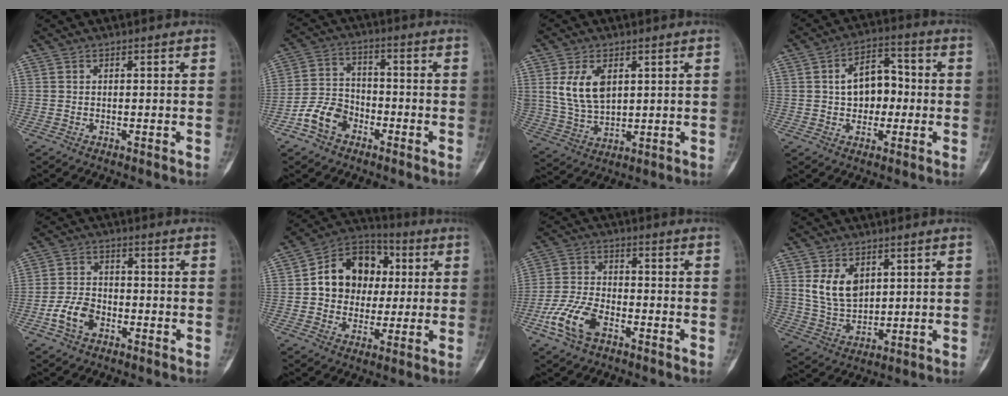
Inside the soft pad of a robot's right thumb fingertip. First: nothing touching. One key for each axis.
{"total": 8.2, "fx": -4.3, "fy": 5.8, "fz": 3.8, "tx": -0.058, "ty": 0.035, "tz": -0.086}
{"total": 9.6, "fx": 3.0, "fy": 5.9, "fz": 6.9, "tx": -0.124, "ty": -0.011, "tz": 0.072}
{"total": 9.5, "fx": 0.0, "fy": 6.5, "fz": 6.9, "tx": -0.071, "ty": 0.027, "tz": -0.007}
{"total": 6.7, "fx": -2.9, "fy": 4.4, "fz": 4.2, "tx": -0.074, "ty": 0.020, "tz": -0.057}
{"total": 15.4, "fx": 2.1, "fy": 12.5, "fz": 8.7, "tx": -0.089, "ty": 0.015, "tz": 0.029}
{"total": 9.9, "fx": -4.8, "fy": 5.3, "fz": 6.8, "tx": -0.147, "ty": 0.020, "tz": -0.094}
{"total": 9.1, "fx": 3.3, "fy": 6.3, "fz": 5.7, "tx": -0.085, "ty": -0.019, "tz": 0.079}